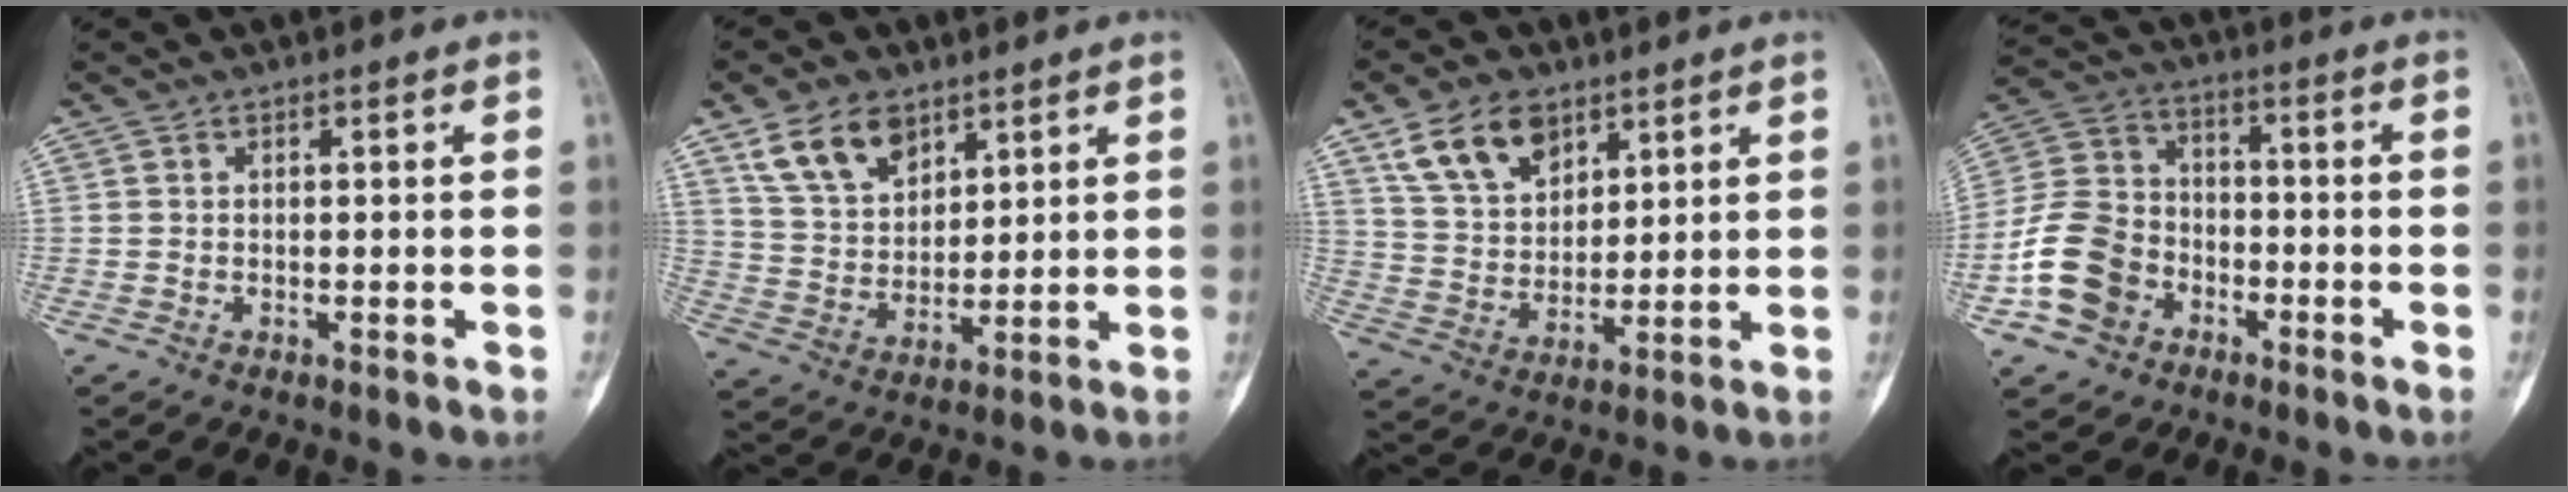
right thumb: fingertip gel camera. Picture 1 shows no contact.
{"total": 10.9, "force": [6.7, 6.6, 5.6], "torque": [-0.086, -0.027, 0.136]}
{"total": 11.6, "force": [6.9, 7.1, 6.1], "torque": [-0.093, -0.027, 0.138]}
{"total": 12.9, "force": [-5.3, 10.1, 6.2], "torque": [-0.105, 0.040, -0.104]}